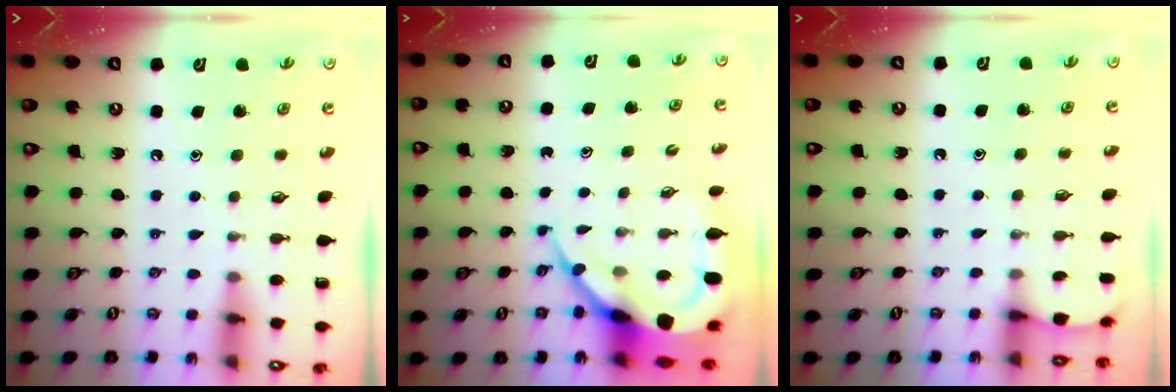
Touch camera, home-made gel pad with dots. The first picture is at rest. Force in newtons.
{"total": 11.4, "press": 11.3, "slide": 1.2}
{"total": 2.5, "press": 2.5, "slide": 0.3}